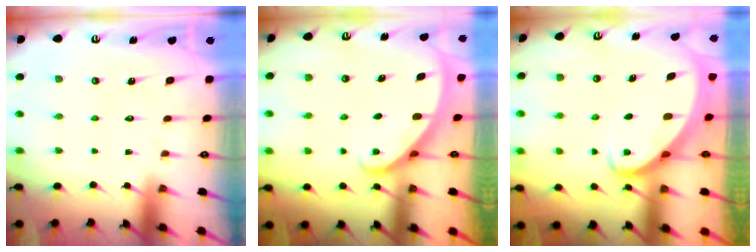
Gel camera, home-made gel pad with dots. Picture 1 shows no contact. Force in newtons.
{"total": 1.9, "press": 1.9, "slide": 0.1}
{"total": 2.6, "press": 2.6, "slide": 0.3}